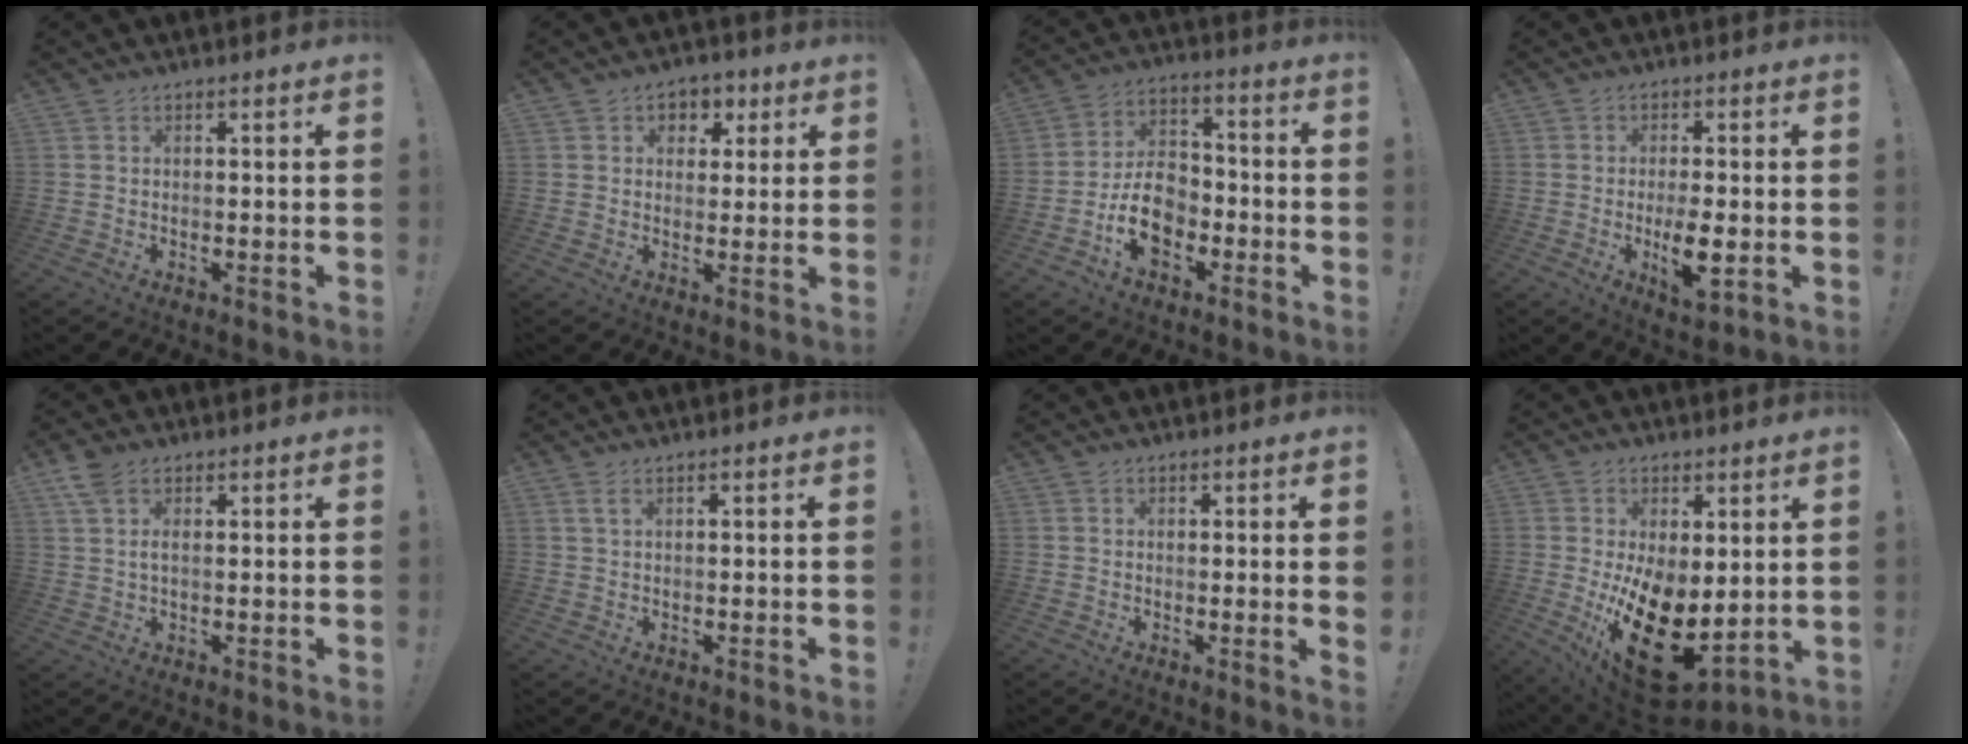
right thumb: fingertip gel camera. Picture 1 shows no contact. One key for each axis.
{"total": 5.2, "fx": 1.5, "fy": 4.6, "fz": 1.7, "tx": -0.012, "ty": -0.005, "tz": 0.026}
{"total": 13.1, "fx": -5.1, "fy": 9.4, "fz": 7.5, "tx": -0.119, "ty": 0.035, "tz": -0.087}
{"total": 7.7, "fx": -2.1, "fy": 3.3, "fz": 6.6, "tx": -0.105, "ty": -0.004, "tz": -0.034}
{"total": 4.0, "fx": 2.1, "fy": 1.9, "fz": 2.9, "tx": -0.056, "ty": -0.001, "tz": 0.039}
{"total": 1.7, "fx": 0.8, "fy": 0.3, "fz": 1.5, "tx": -0.022, "ty": -0.002, "tz": 0.013}
{"total": 1.5, "fx": 0.7, "fy": -0.5, "fz": 1.2, "tx": -0.010, "ty": -0.007, "tz": 0.008}
{"total": 18.8, "fx": -3.2, "fy": 11.1, "fz": 14.8, "tx": -0.234, "ty": -0.005, "tz": -0.032}